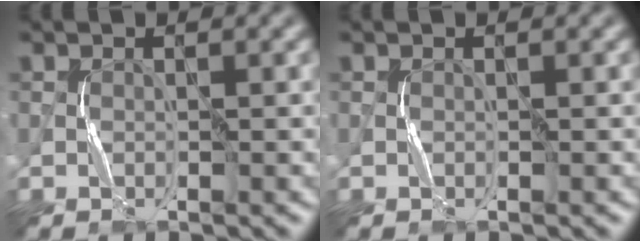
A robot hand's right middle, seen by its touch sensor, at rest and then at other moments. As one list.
[{"total": 0.0}]